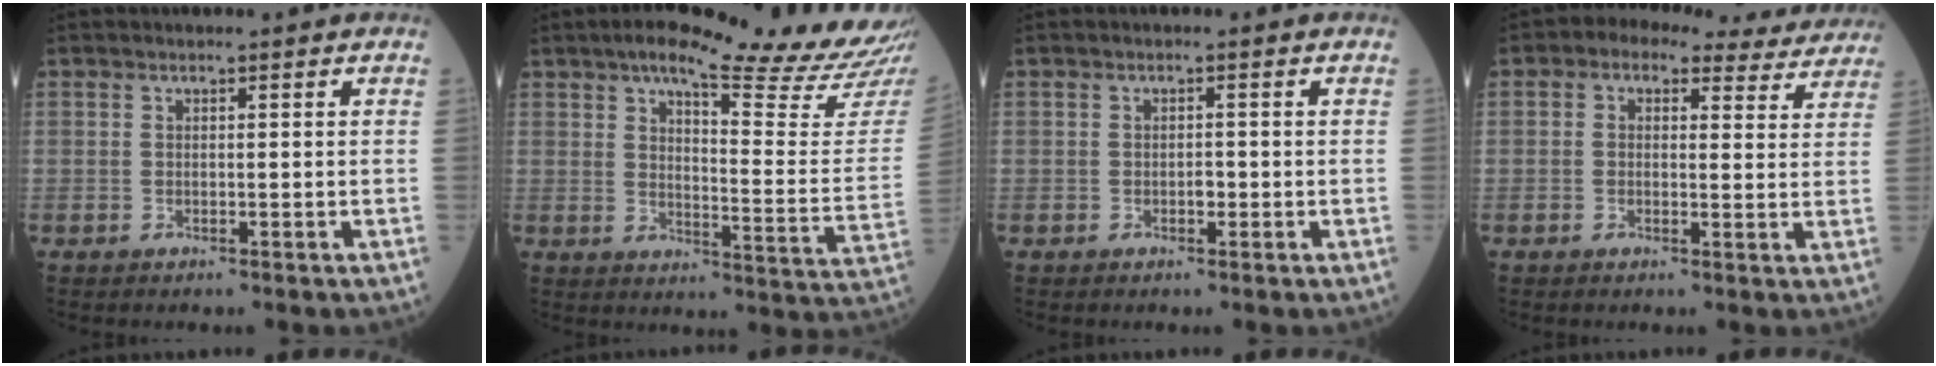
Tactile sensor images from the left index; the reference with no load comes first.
{"total": 22.5, "force": [19.1, 0.6, 11.9], "torque": [-0.160, -0.061, 0.232]}
{"total": 1.2, "force": [-0.4, 0.6, 0.9], "torque": [-0.015, 0.001, -0.008]}
{"total": 11.7, "force": [9.5, 5.5, 4.0], "torque": [-0.032, 0.034, 0.096]}